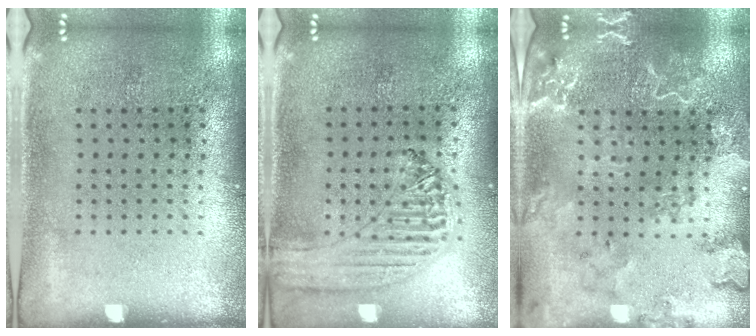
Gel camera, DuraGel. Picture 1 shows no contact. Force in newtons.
{"total": 1.3, "press": 1.3, "slide": 0.1}
{"total": 2.6, "press": 2.4, "slide": 1.0}